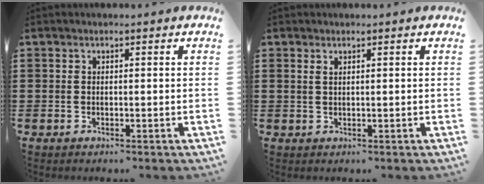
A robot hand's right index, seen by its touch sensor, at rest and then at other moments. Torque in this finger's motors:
{"motor_torque": [0.07, 0.06, 0.00, 0.00]}